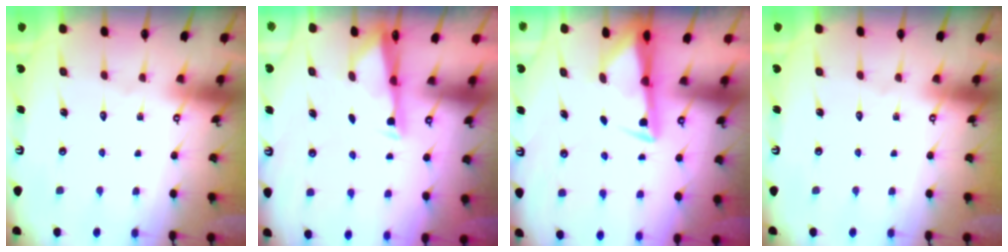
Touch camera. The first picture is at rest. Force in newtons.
{"total": 2.9, "press": 2.9, "slide": 0.6}
{"total": 3.0, "press": 2.9, "slide": 0.5}
{"total": 0.0}